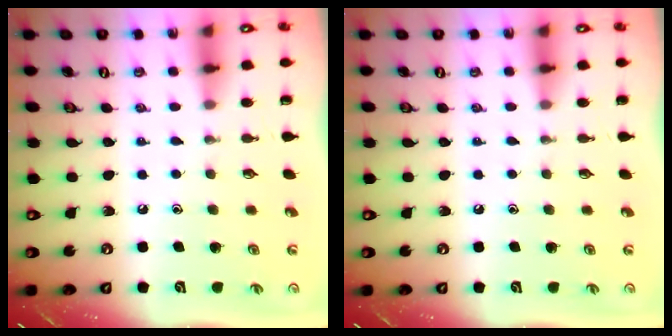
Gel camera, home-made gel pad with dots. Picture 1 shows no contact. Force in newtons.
{"total": 0.0}